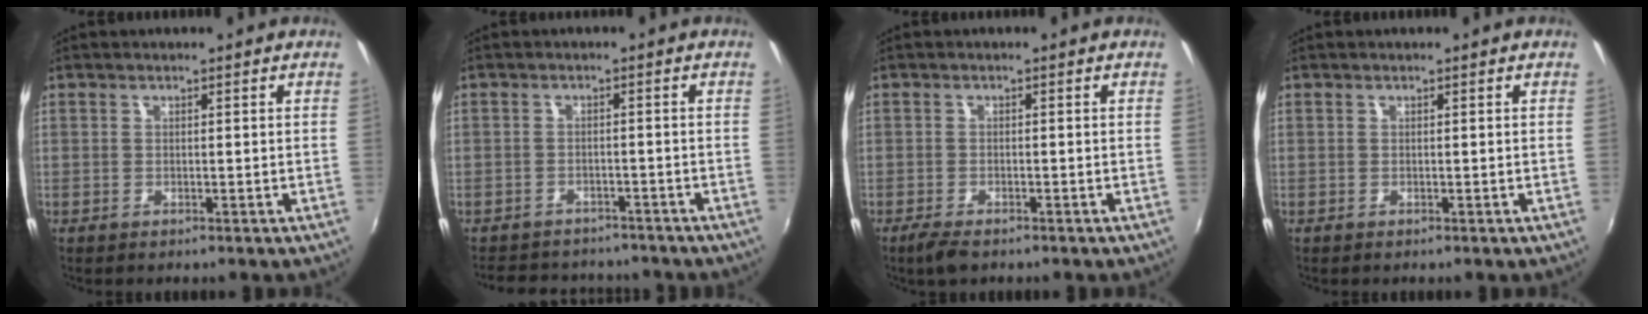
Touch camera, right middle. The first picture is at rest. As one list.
[{"total": 10.0, "force": [-8.7, 4.1, 2.7], "torque": [-0.068, 0.008, -0.121]}, {"total": 3.3, "force": [-2.4, 1.0, 2.0], "torque": [-0.050, -0.011, -0.045]}, {"total": 0.0}]